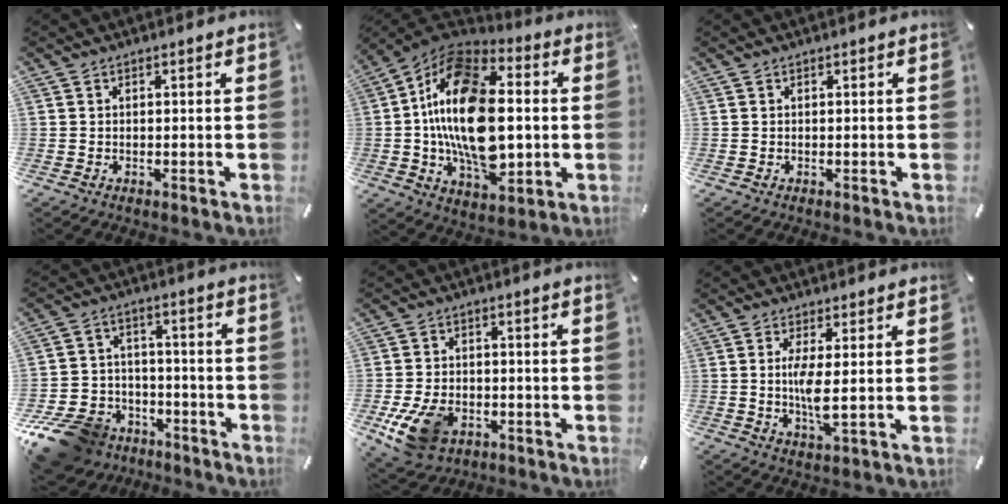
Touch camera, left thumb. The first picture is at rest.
{"total": 24.6, "force": [-0.1, 14.7, 19.7], "torque": [-0.397, -0.002, -0.002]}
{"total": 0.0}
{"total": 13.0, "force": [-9.0, 8.5, 4.1], "torque": [-0.075, 0.072, -0.159]}
{"total": 11.2, "force": [-4.6, 7.6, 6.9], "torque": [-0.144, 0.012, -0.080]}
{"total": 6.4, "force": [0.3, 1.2, 6.3], "torque": [-0.138, -0.016, 0.001]}